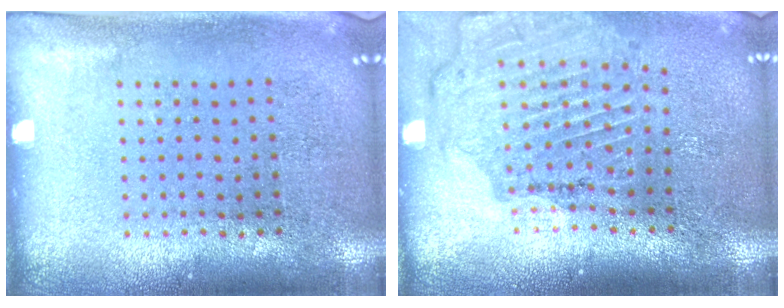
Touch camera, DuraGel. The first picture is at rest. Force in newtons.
{"total": 1.6, "press": 1.6, "slide": 0.0}